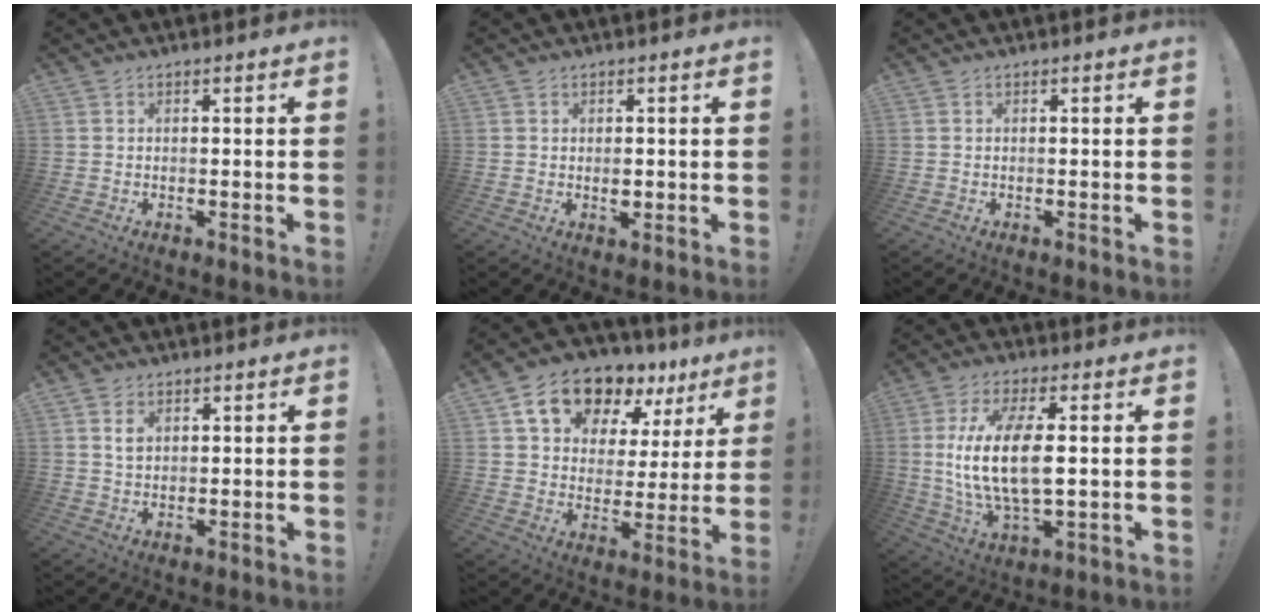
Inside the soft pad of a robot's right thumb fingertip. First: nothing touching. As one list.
[{"total": 2.0, "force": [-0.2, 1.5, 1.2], "torque": [-0.006, -0.004, -0.006]}, {"total": 0.0}, {"total": 3.5, "force": [1.5, 2.4, 2.0], "torque": [-0.020, -0.004, 0.023]}, {"total": 15.4, "force": [10.9, 8.4, 6.8], "torque": [-0.110, -0.076, 0.197]}, {"total": 17.5, "force": [1.1, 7.6, 15.7], "torque": [-0.304, -0.009, 0.014]}]